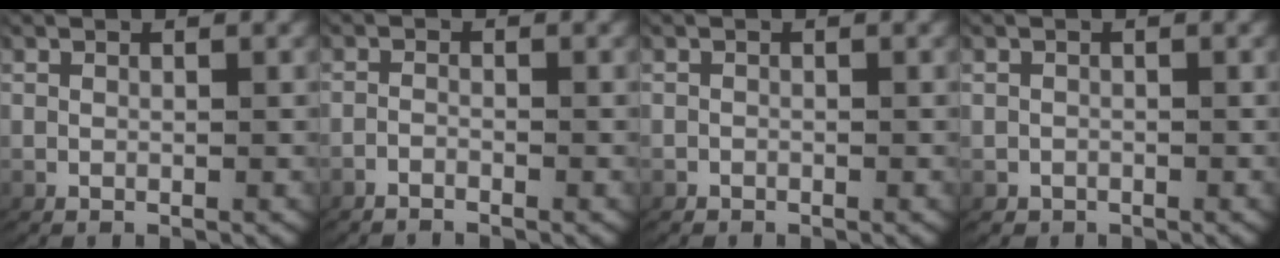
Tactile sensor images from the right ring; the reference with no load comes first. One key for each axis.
{"total": 1.6, "fx": -1.5, "fy": 0.5, "fz": 0.2, "tx": -0.012, "ty": -0.009, "tz": -0.026}
{"total": 0.6, "fx": -0.5, "fy": 0.3, "fz": -0.2, "tx": -0.003, "ty": -0.006, "tz": -0.006}
{"total": 1.5, "fx": -0.8, "fy": 1.2, "fz": -0.2, "tx": -0.004, "ty": -0.011, "tz": -0.009}